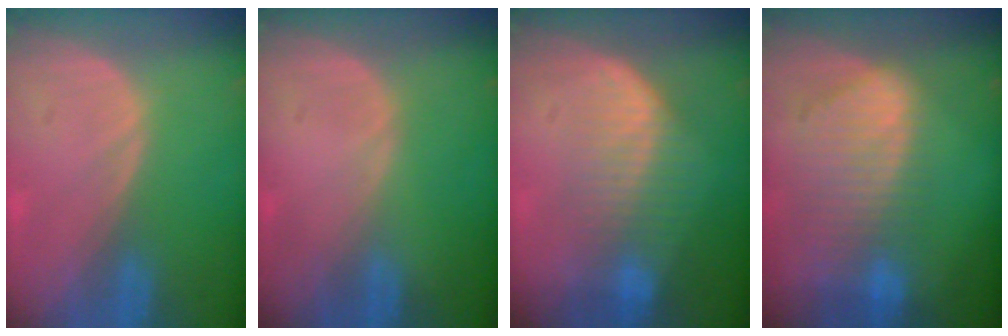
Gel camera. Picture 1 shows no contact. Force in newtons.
{"total": 0.0}
{"total": 7.2, "press": 6.7, "slide": 2.9}
{"total": 9.3, "press": 8.1, "slide": 4.6}